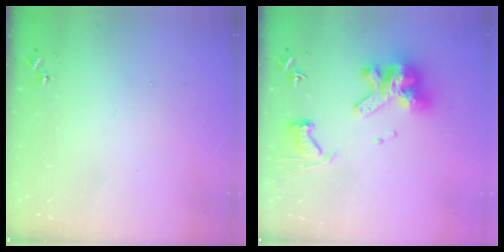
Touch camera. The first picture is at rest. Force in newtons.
{"total": 14.9, "press": 14.8, "slide": 1.8}